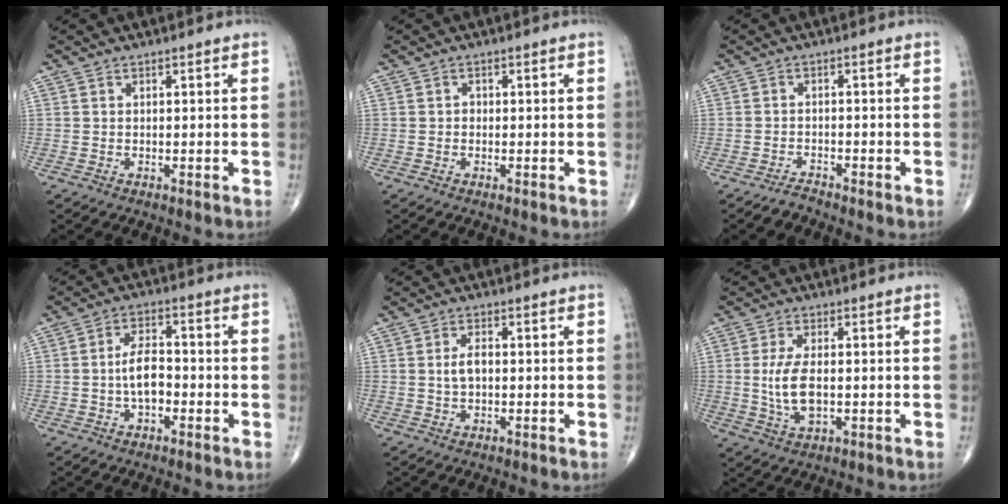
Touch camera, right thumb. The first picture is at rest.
{"total": 0.7, "force": [-0.2, 0.6, 0.3], "torque": [0.004, 0.003, -0.008]}
{"total": 1.7, "force": [-1.7, 0.3, 0.1], "torque": [-0.004, 0.004, -0.032]}
{"total": 6.2, "force": [-1.4, 3.4, 5.1], "torque": [-0.086, 0.023, -0.030]}
{"total": 3.1, "force": [0.0, 1.7, 2.6], "torque": [-0.049, 0.005, -0.002]}
{"total": 7.2, "force": [-0.3, 3.4, 6.3], "torque": [-0.131, -0.007, -0.003]}